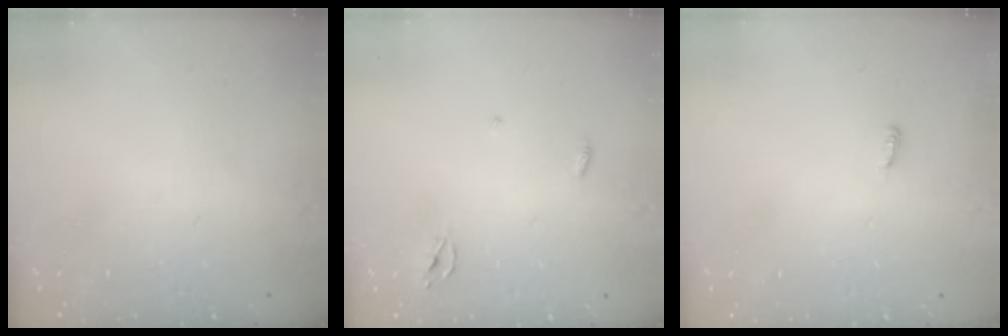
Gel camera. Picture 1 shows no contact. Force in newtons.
{"total": 2.3, "press": 2.3, "slide": 0.1}
{"total": 2.6, "press": 2.6, "slide": 0.2}